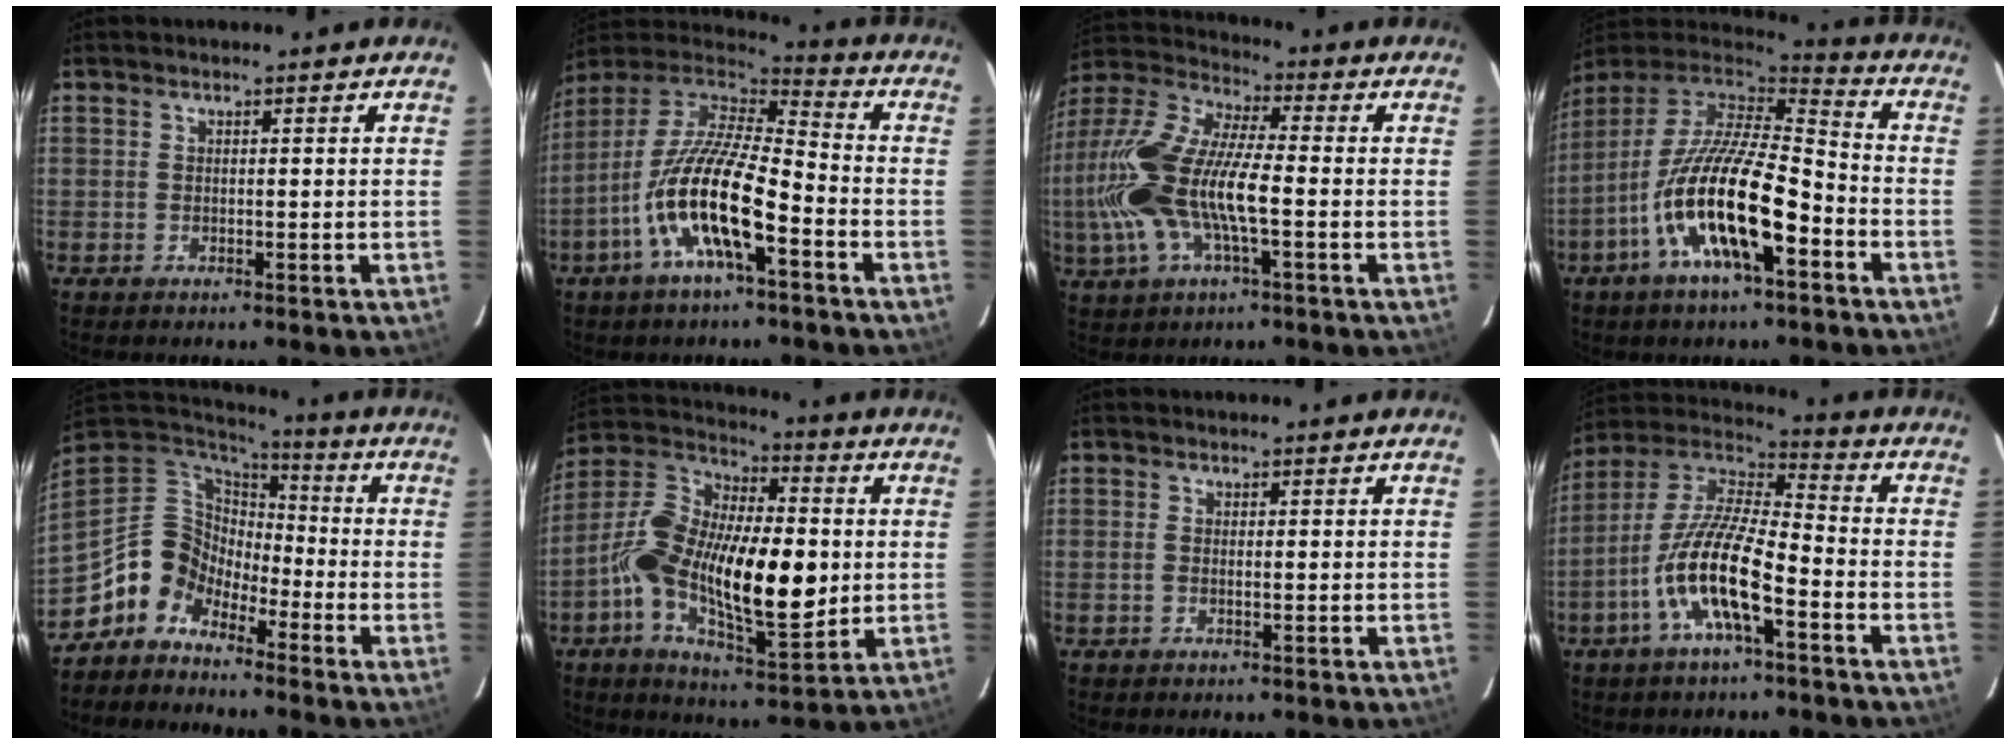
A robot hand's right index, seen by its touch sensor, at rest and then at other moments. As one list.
[{"total": 17.5, "force": [-7.2, 4.7, 15.2], "torque": [-0.292, -0.017, -0.145]}, {"total": 20.5, "force": [-3.2, 7.4, 18.8], "torque": [-0.389, -0.003, -0.070]}, {"total": 19.7, "force": [-8.2, 5.8, 17.0], "torque": [-0.318, -0.024, -0.158]}, {"total": 10.0, "force": [-6.4, 7.3, 2.6], "torque": [-0.059, 0.036, -0.134]}, {"total": 21.8, "force": [-2.3, 8.9, 19.8], "torque": [-0.366, -0.002, -0.046]}, {"total": 0.9, "force": [-0.1, 0.4, 0.8], "torque": [-0.018, 0.000, -0.004]}, {"total": 14.8, "force": [-6.3, 3.6, 12.9], "torque": [-0.257, -0.005, -0.128]}]